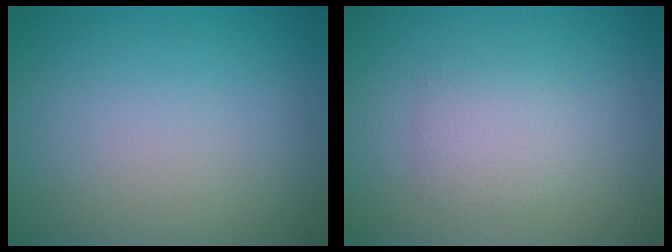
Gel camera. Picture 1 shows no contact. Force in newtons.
{"total": 1.9, "press": 1.9, "slide": 0.1}